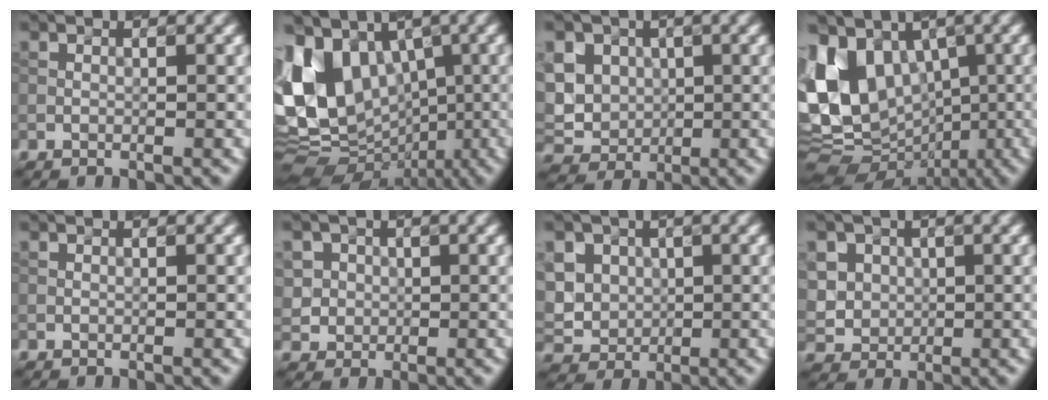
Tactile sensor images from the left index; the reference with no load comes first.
{"total": 14.0, "force": [0.9, 10.5, 9.2], "torque": [-0.197, 0.003, 0.013]}
{"total": 7.8, "force": [1.7, 6.5, 3.9], "torque": [-0.077, 0.024, 0.017]}
{"total": 12.5, "force": [1.0, 9.6, 8.0], "torque": [-0.167, 0.005, 0.011]}
{"total": 0.0}
{"total": 3.8, "force": [1.1, 3.5, 1.2], "torque": [-0.025, 0.008, 0.025]}
{"total": 6.1, "force": [1.4, 5.2, 2.9], "torque": [-0.068, 0.017, 0.021]}
{"total": 5.2, "force": [1.5, 4.5, 2.2], "torque": [-0.060, 0.011, 0.027]}